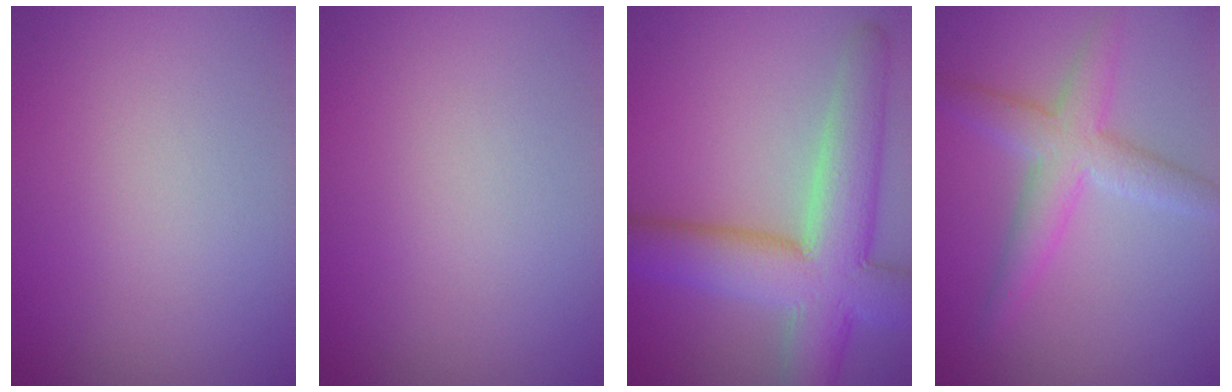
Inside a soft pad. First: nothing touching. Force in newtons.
{"total": 0.0}
{"total": 9.8, "press": 9.8, "slide": 0.8}
{"total": 4.1, "press": 4.1, "slide": 0.4}